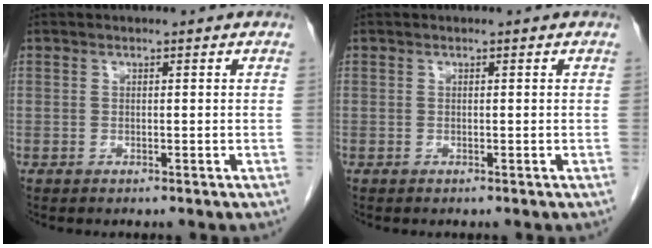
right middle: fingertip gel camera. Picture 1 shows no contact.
{"total": 0.0}